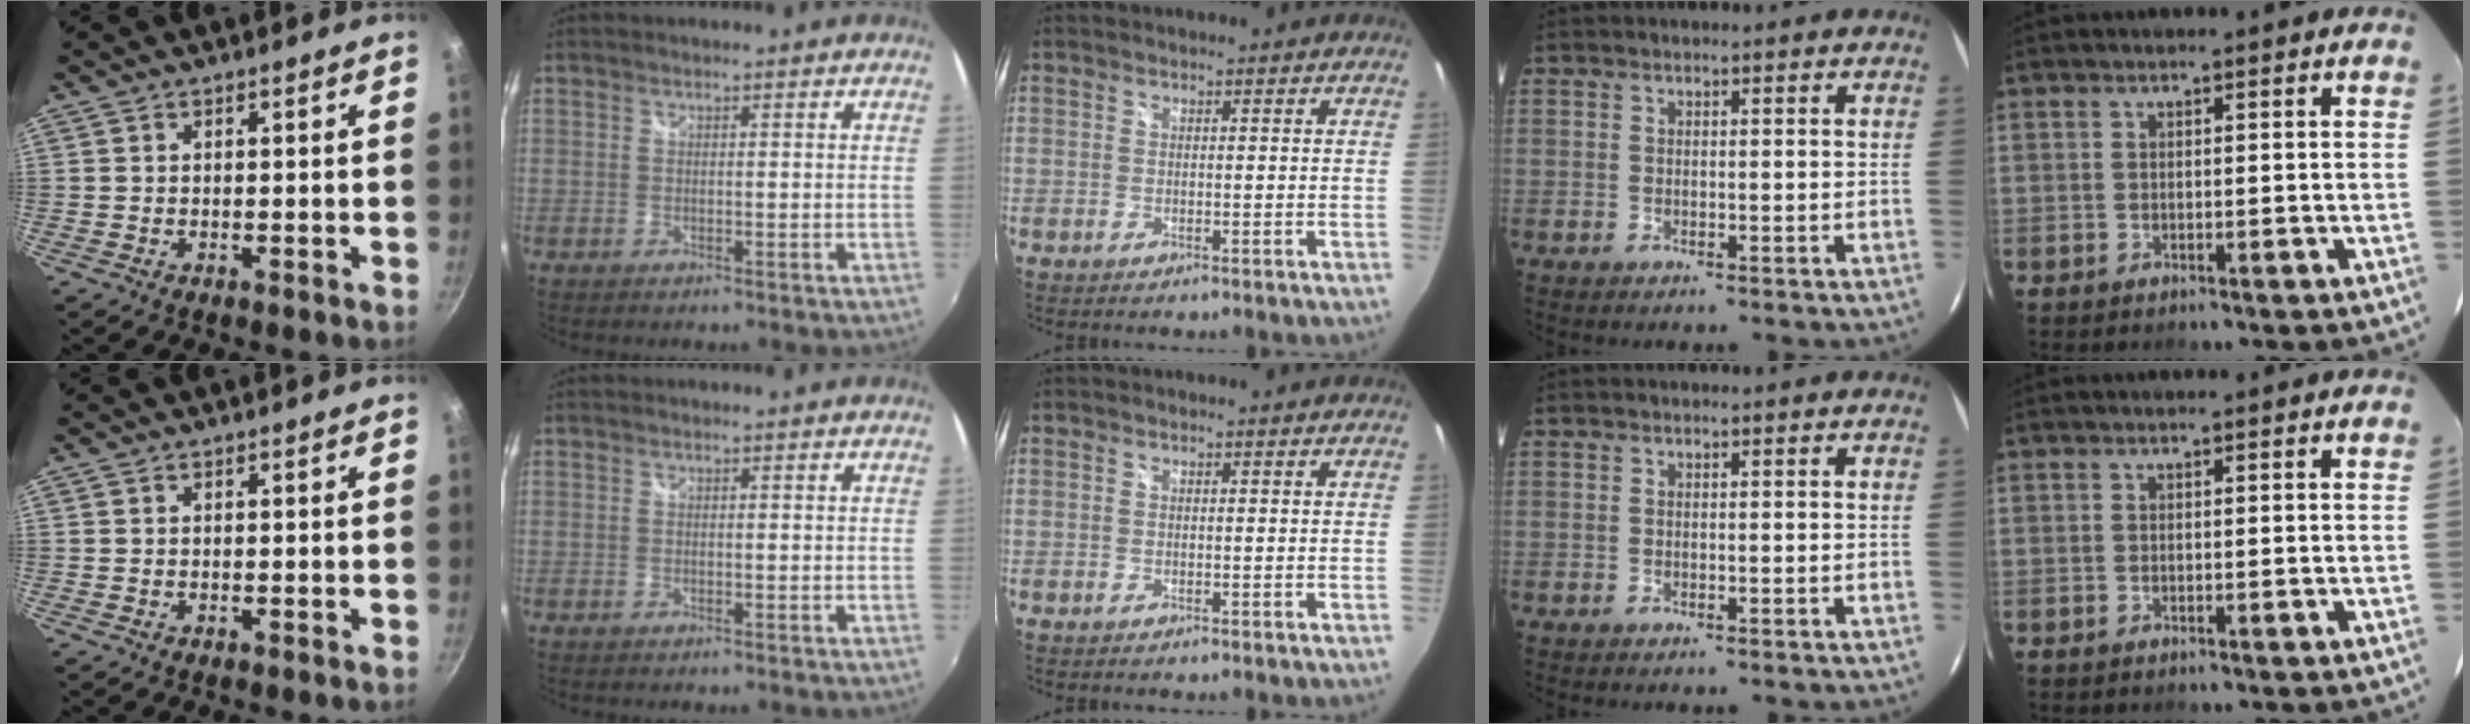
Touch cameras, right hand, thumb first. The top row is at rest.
{}